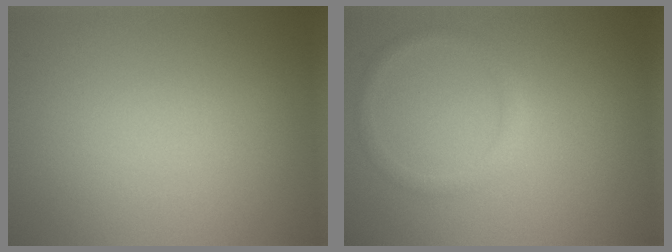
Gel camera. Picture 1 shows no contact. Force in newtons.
{"total": 1.3, "press": 1.3, "slide": 0.1}